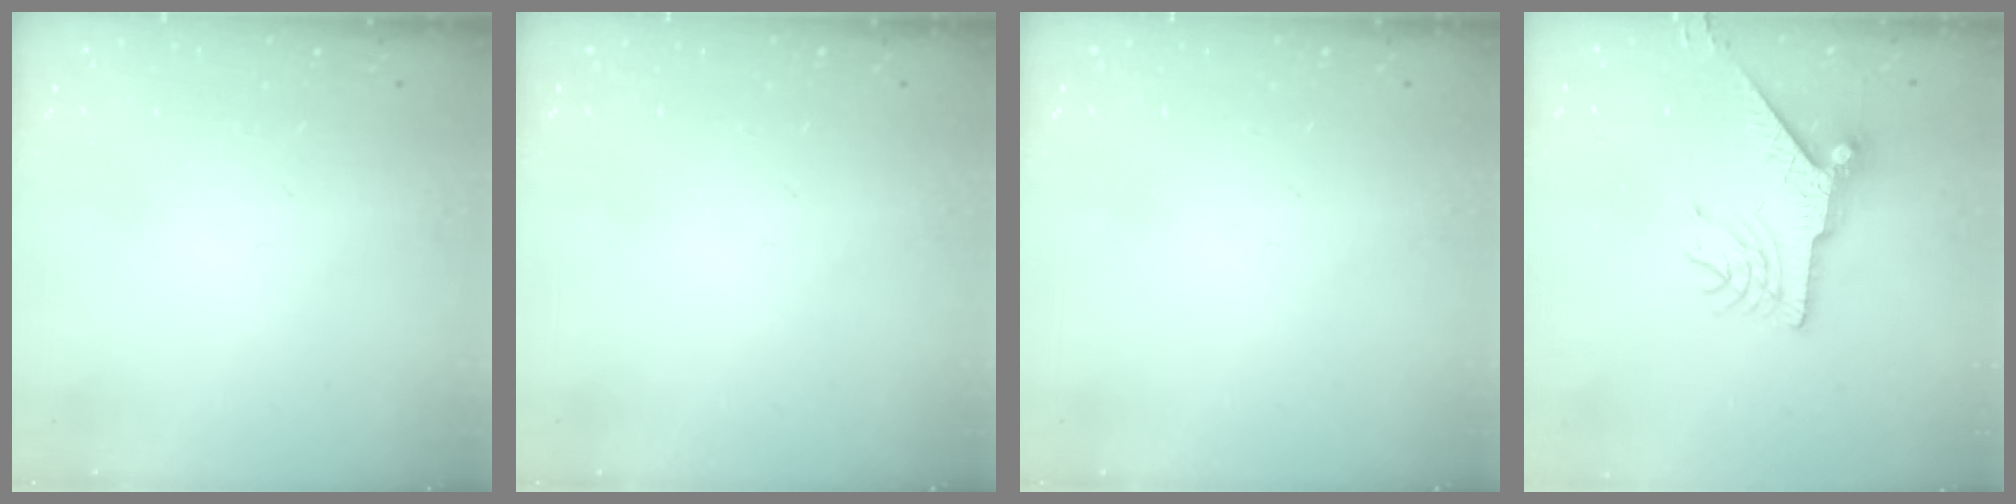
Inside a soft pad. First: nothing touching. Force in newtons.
{"total": 0.0}
{"total": 0.0}
{"total": 9.3, "press": 9.3, "slide": 0.4}